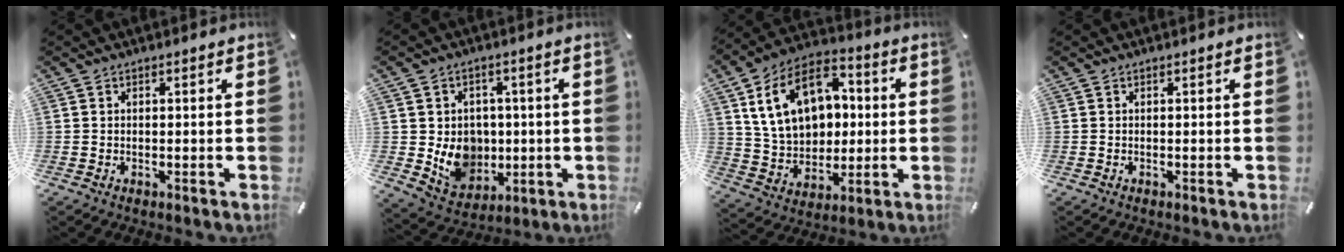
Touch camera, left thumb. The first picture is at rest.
{"total": 8.2, "force": [-0.3, 7.7, 2.7], "torque": [-0.052, -0.001, 0.005]}
{"total": 17.6, "force": [4.4, 13.6, 10.3], "torque": [-0.197, -0.005, 0.086]}
{"total": 0.0}